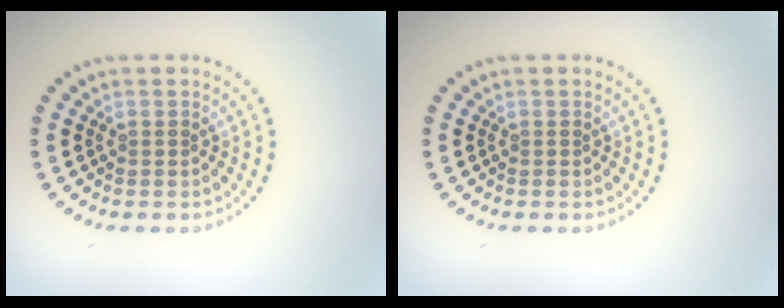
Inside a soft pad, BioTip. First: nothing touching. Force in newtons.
{"total": 0.0}